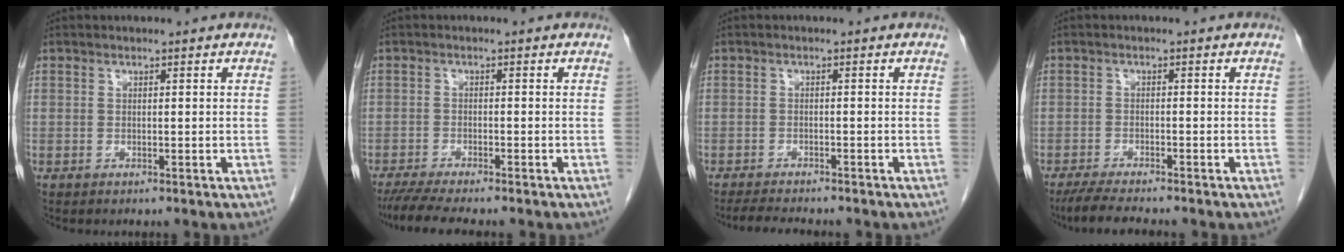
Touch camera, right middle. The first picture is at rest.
{"total": 6.7, "force": [-5.7, 0.2, 3.5], "torque": [-0.054, -0.018, -0.094]}
{"total": 5.3, "force": [-4.8, 0.7, 2.2], "torque": [-0.035, -0.013, -0.073]}
{"total": 5.5, "force": [-4.8, 0.3, 2.8], "torque": [-0.050, -0.018, -0.082]}